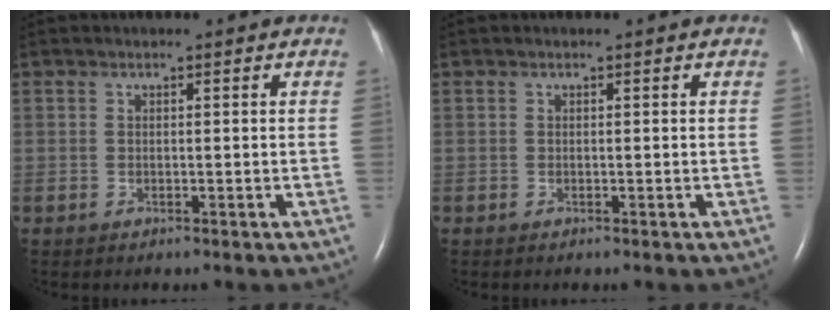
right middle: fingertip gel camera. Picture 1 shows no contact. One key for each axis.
{"total": 0.0}